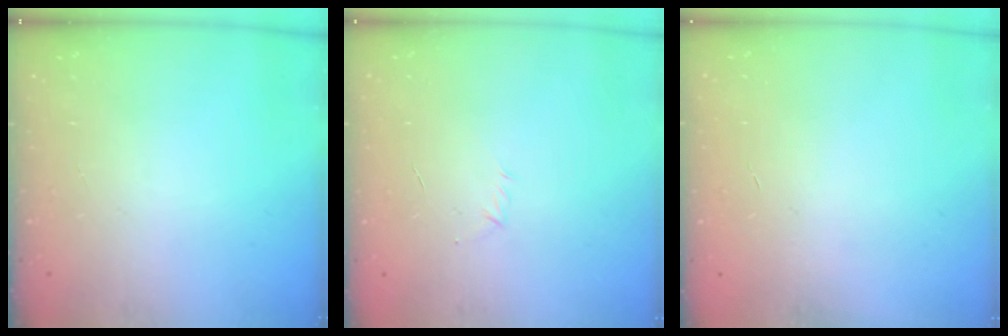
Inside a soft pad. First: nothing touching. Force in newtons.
{"total": 2.9, "press": 2.8, "slide": 0.7}
{"total": 0.6, "press": 0.6, "slide": 0.2}